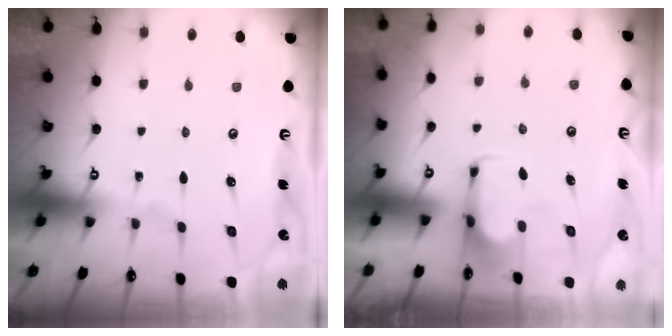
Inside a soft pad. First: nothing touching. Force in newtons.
{"total": 2.1, "press": 1.9, "slide": 0.8}